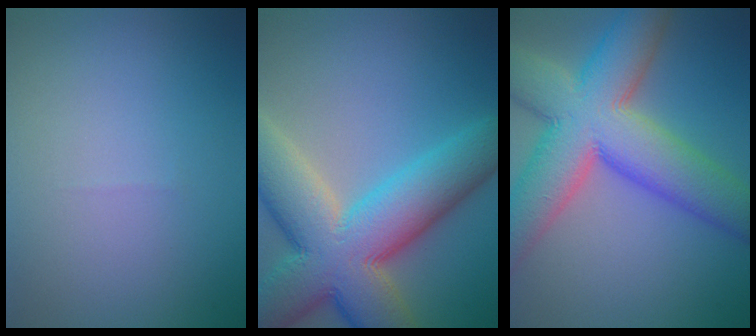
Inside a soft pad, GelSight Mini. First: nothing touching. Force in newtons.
{"total": 13.1, "press": 13.1, "slide": 0.4}
{"total": 12.5, "press": 12.4, "slide": 1.2}